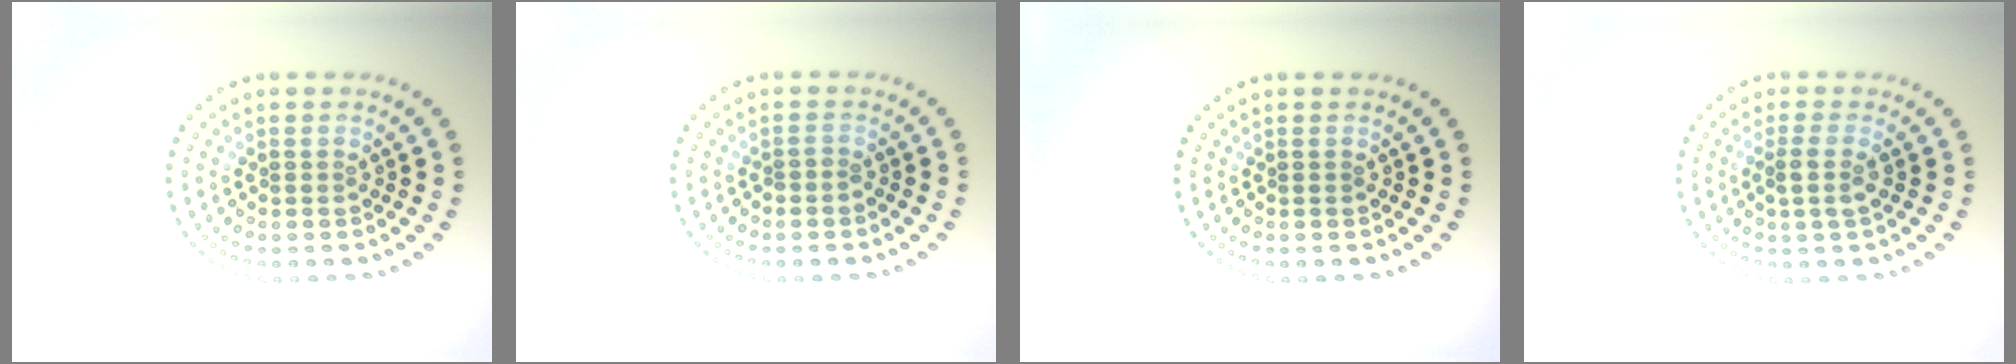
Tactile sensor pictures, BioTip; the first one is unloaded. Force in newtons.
{"total": 0.5, "press": 0.3, "slide": 0.5}
{"total": 0.0}
{"total": 2.0, "press": 1.5, "slide": 1.3}